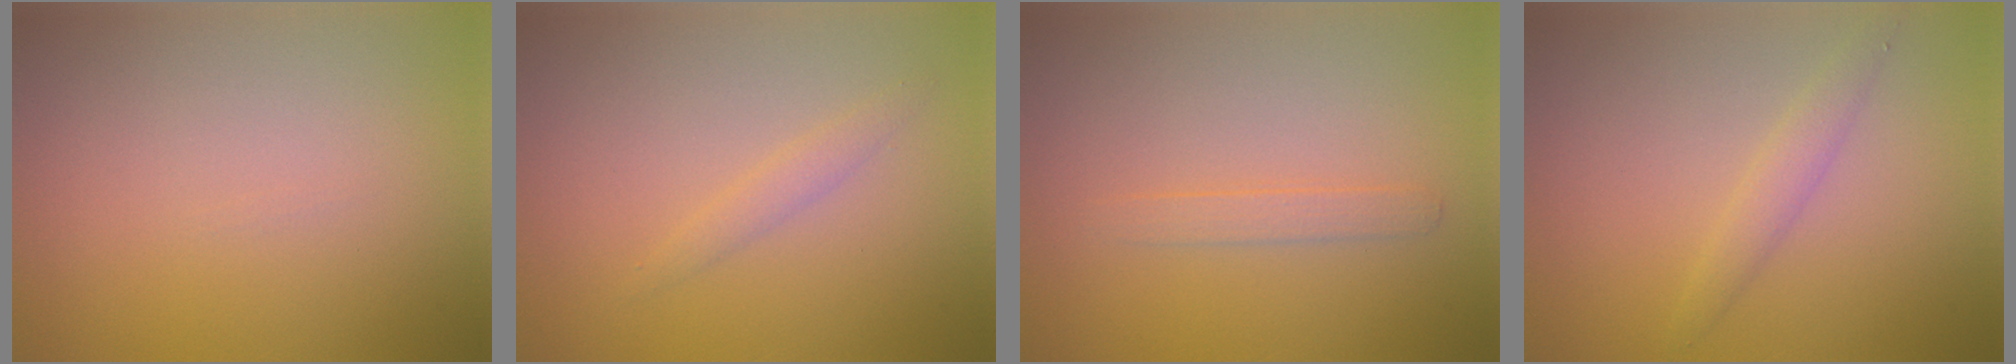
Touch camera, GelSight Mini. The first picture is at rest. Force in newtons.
{"total": 1.1, "press": 1.1, "slide": 0.1}
{"total": 1.3, "press": 1.3, "slide": 0.1}
{"total": 1.6, "press": 1.6, "slide": 0.0}